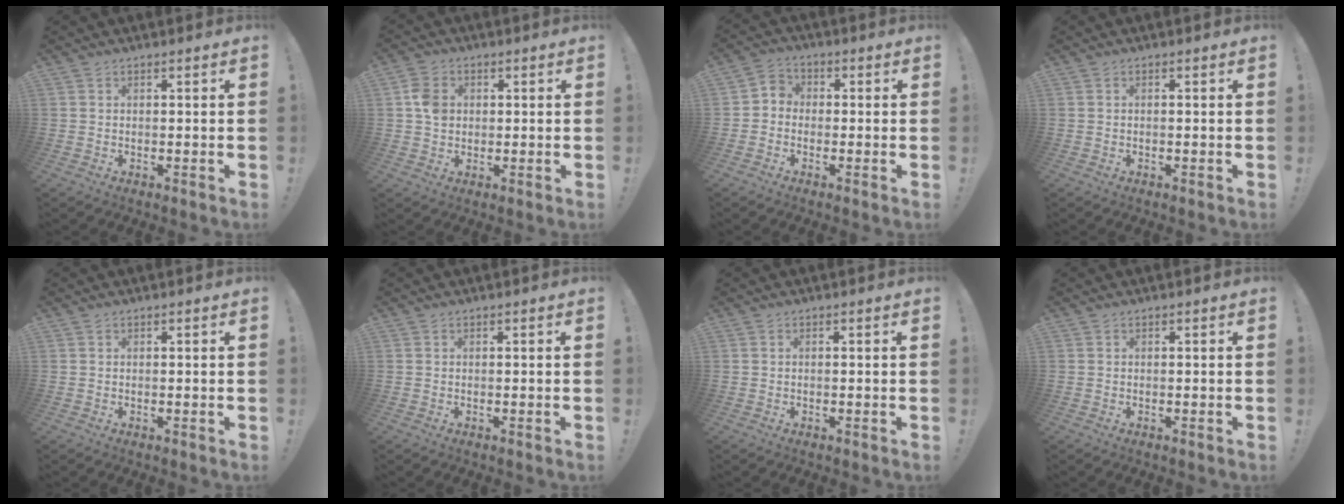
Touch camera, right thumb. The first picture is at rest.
{"total": 6.4, "force": [0.7, 5.3, 3.5], "torque": [-0.051, 0.004, 0.014]}
{"total": 4.0, "force": [-1.9, 3.2, 1.5], "torque": [-0.038, 0.017, -0.035]}
{"total": 0.0}
{"total": 0.0}
{"total": 0.0}
{"total": 0.0}
{"total": 0.0}